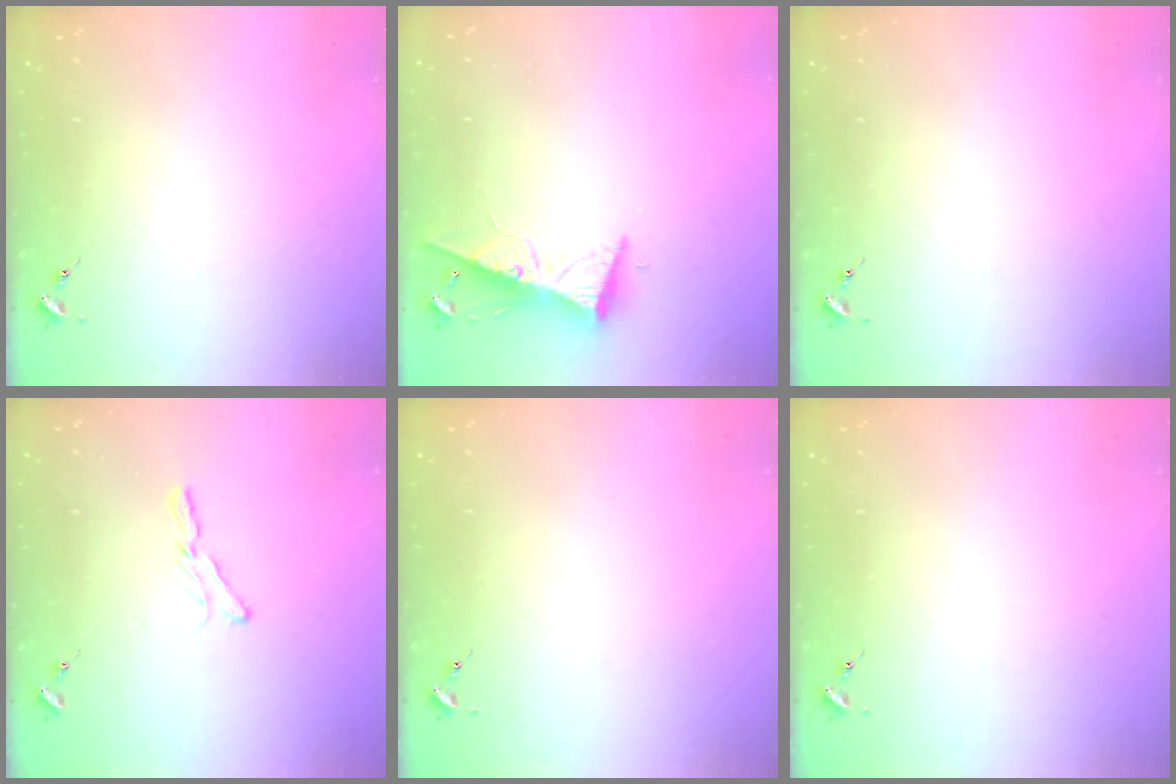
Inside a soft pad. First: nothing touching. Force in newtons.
{"total": 9.0, "press": 9.0, "slide": 0.7}
{"total": 0.0}
{"total": 5.4, "press": 5.4, "slide": 0.2}
{"total": 0.0}
{"total": 0.0}